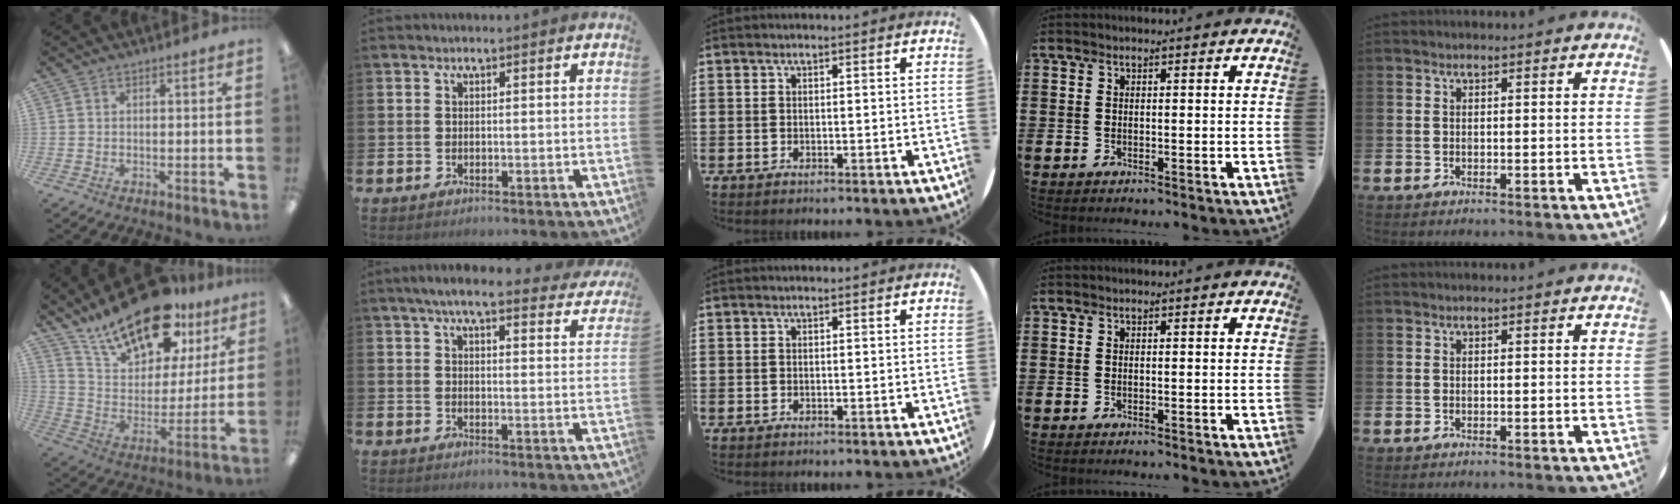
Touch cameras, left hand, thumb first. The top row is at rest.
{"thumb": {"total": 21.2, "force": [15.8, 9.3, 10.7], "torque": [-0.187, -0.094, 0.276]}, "index": {"total": 5.9, "force": [5.2, 0.9, 2.6], "torque": [-0.060, -0.024, 0.090]}}